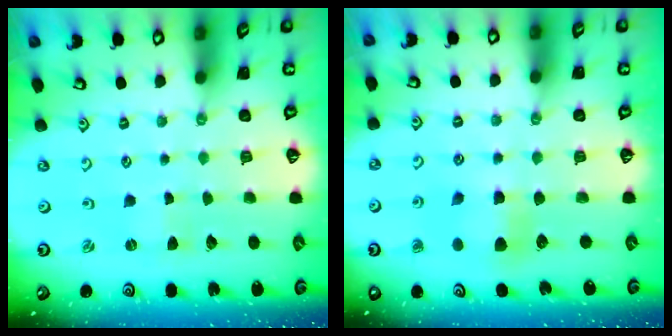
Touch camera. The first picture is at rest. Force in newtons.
{"total": 6.9, "press": 6.8, "slide": 0.6}